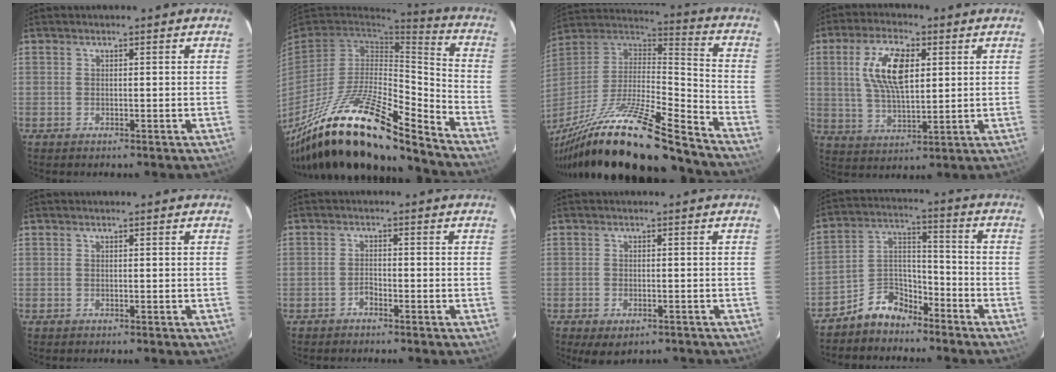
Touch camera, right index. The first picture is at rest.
{"total": 26.9, "force": [-18.4, 6.4, 18.5], "torque": [-0.336, -0.044, -0.322]}
{"total": 27.2, "force": [-20.0, 4.1, 17.9], "torque": [-0.313, -0.048, -0.336]}
{"total": 11.4, "force": [3.1, 4.9, 9.8], "torque": [-0.193, 0.010, 0.062]}
{"total": 0.0}
{"total": 1.5, "force": [-1.3, 0.6, 0.4], "torque": [-0.008, 0.003, -0.024]}
{"total": 5.1, "force": [-3.2, 2.6, 3.0], "torque": [-0.064, -0.018, -0.045]}
{"total": 8.3, "force": [-6.5, 4.4, 2.7], "torque": [-0.059, 0.043, -0.124]}